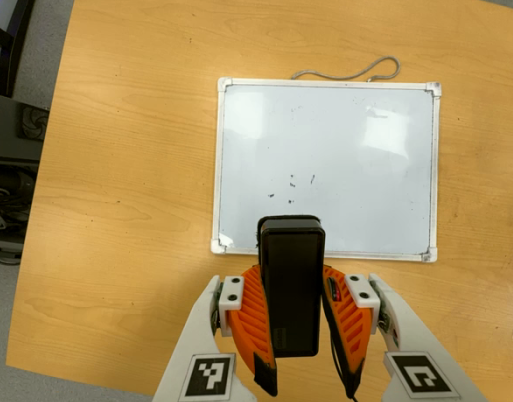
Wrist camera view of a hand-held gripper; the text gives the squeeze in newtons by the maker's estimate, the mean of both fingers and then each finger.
{"total": 6.9, "left": 5.7, "right": 8.2}